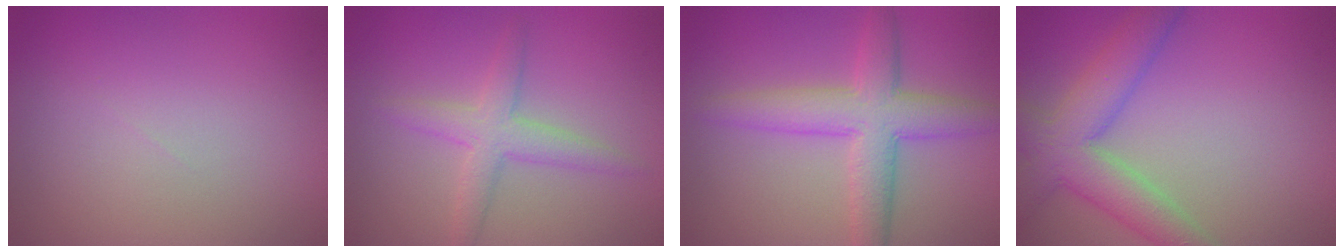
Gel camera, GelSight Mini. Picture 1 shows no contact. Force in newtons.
{"total": 3.2, "press": 3.2, "slide": 0.1}
{"total": 5.8, "press": 5.8, "slide": 0.0}
{"total": 6.4, "press": 6.4, "slide": 0.4}